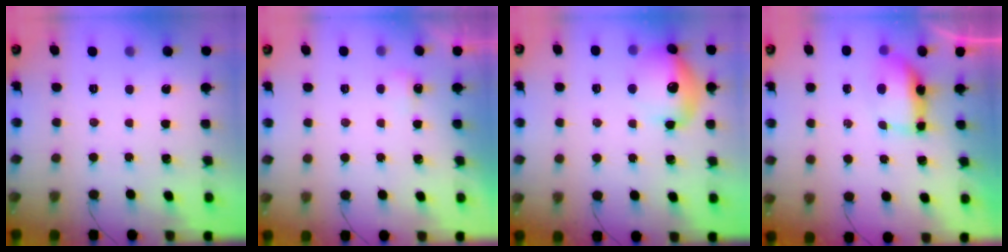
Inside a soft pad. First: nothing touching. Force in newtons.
{"total": 3.0, "press": 2.9, "slide": 0.8}
{"total": 14.1, "press": 14.1, "slide": 0.9}
{"total": 8.8, "press": 7.8, "slide": 3.9}